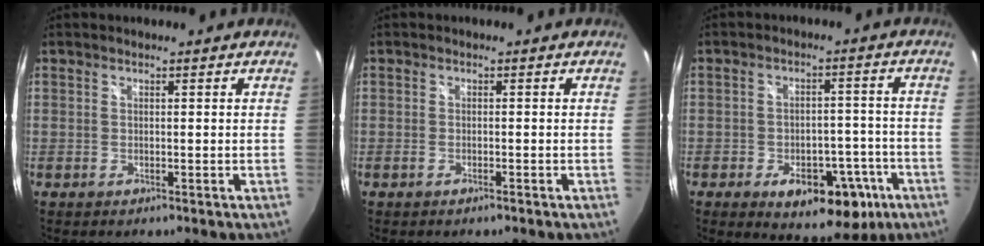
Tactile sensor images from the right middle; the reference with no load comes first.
{"total": 1.1, "force": [-0.9, 0.3, 0.6], "torque": [-0.012, 0.000, -0.017]}
{"total": 14.0, "force": [-7.2, 8.1, 8.8], "torque": [-0.125, 0.007, -0.083]}